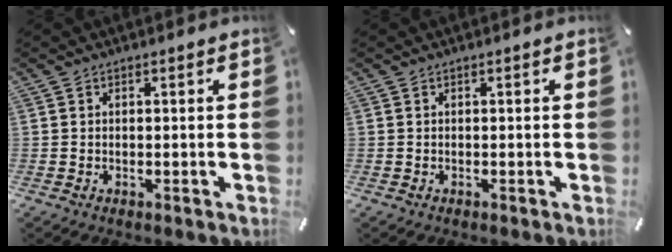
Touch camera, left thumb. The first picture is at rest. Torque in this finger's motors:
{"motor_torque": [-0.07, -0.02, -0.04, -0.01, 0.00]}